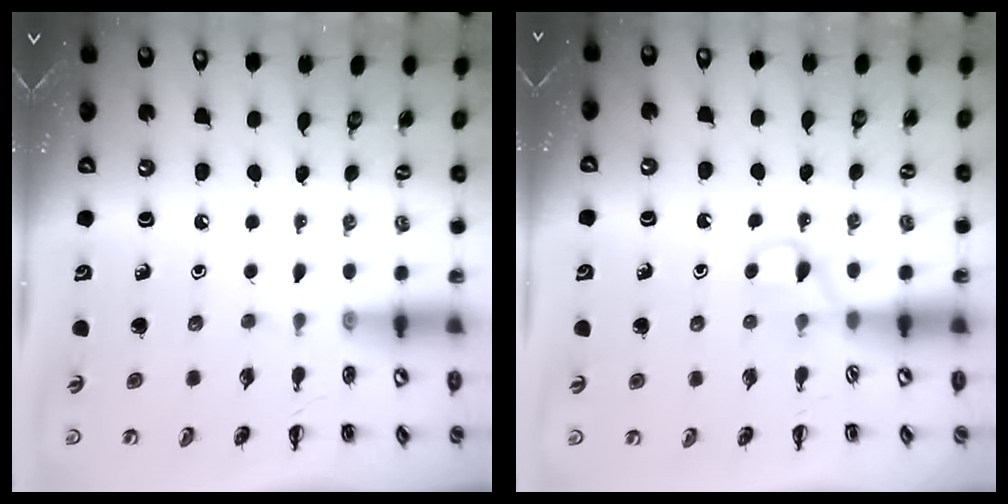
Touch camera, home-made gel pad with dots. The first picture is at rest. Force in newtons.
{"total": 2.7, "press": 2.4, "slide": 1.1}